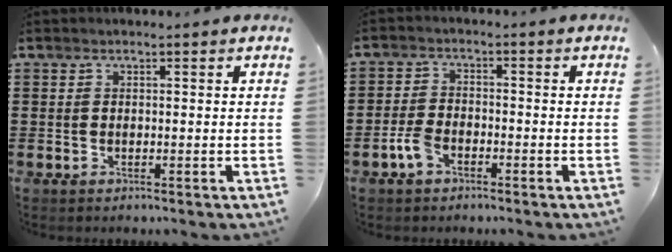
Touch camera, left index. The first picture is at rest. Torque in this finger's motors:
{"motor_torque": [0.51, 0.23, 0.24, 0.06]}